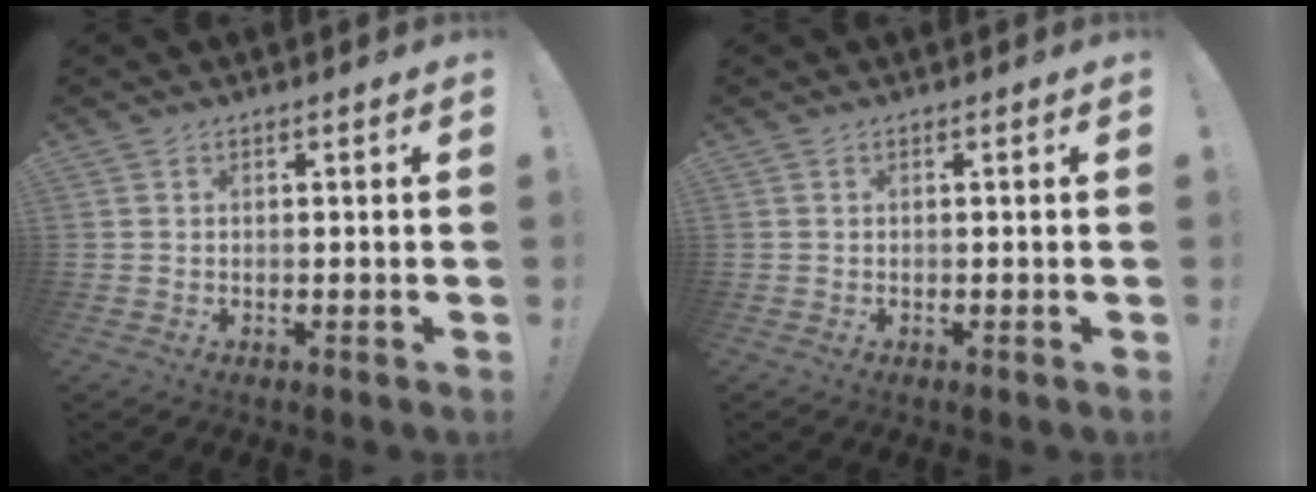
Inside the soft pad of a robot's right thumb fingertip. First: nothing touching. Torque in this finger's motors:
{"motor_torque": [0.00, 0.00, 0.00, 0.00, 0.00]}